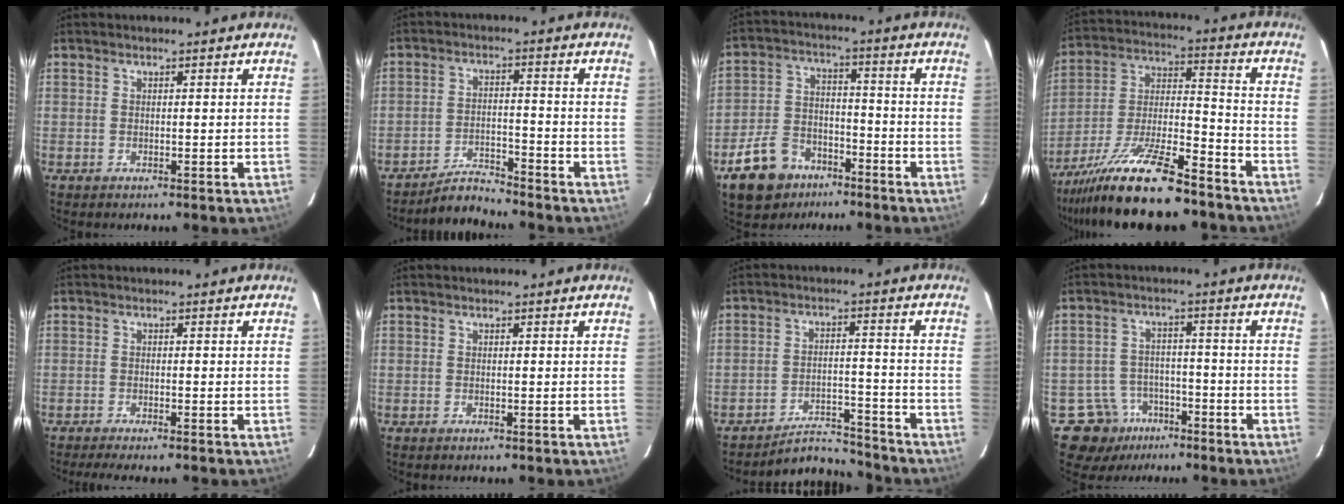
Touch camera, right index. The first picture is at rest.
{"total": 4.4, "force": [-4.4, 0.3, 0.0], "torque": [-0.003, -0.005, -0.076]}
{"total": 10.5, "force": [-6.5, 6.9, 4.6], "torque": [-0.105, 0.010, -0.111]}
{"total": 18.6, "force": [-14.6, 2.6, 11.2], "torque": [-0.220, -0.019, -0.260]}
{"total": 5.7, "force": [-4.8, 0.6, 3.0], "torque": [-0.037, -0.010, -0.073]}
{"total": 0.0}
{"total": 6.4, "force": [-6.3, 1.0, -0.6], "torque": [0.007, 0.019, -0.100]}
{"total": 8.2, "force": [-4.7, 6.7, 0.3], "torque": [-0.007, 0.024, -0.066]}